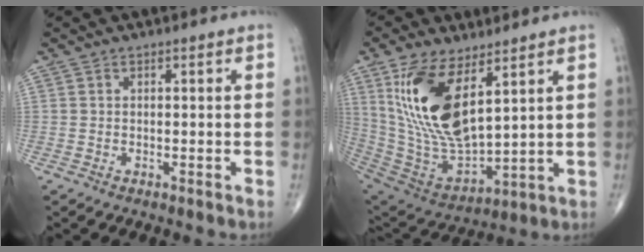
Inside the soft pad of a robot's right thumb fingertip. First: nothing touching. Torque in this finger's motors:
{"motor_torque": [-0.89, 2.46, 2.02, 0.75, 0.58]}